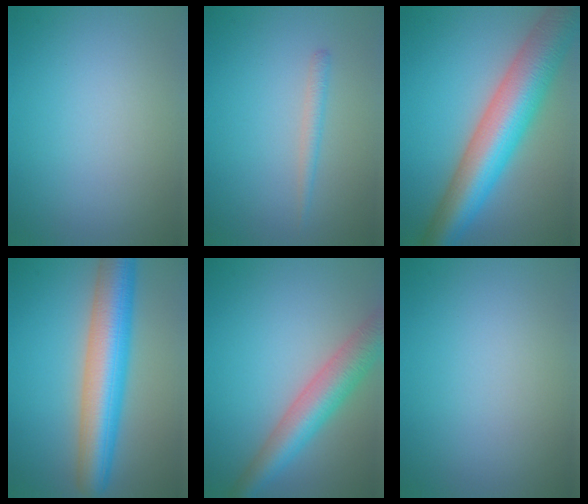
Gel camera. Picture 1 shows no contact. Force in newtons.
{"total": 1.3, "press": 1.3, "slide": 0.0}
{"total": 11.2, "press": 11.2, "slide": 0.4}
{"total": 9.2, "press": 9.2, "slide": 0.3}
{"total": 6.0, "press": 6.0, "slide": 0.2}
{"total": 0.0}